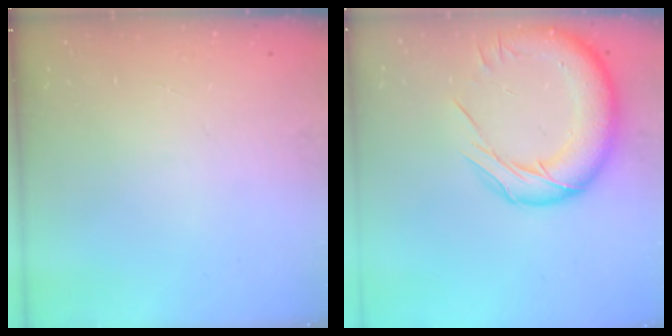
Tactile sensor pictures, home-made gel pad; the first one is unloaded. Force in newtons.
{"total": 18.5, "press": 18.2, "slide": 3.6}